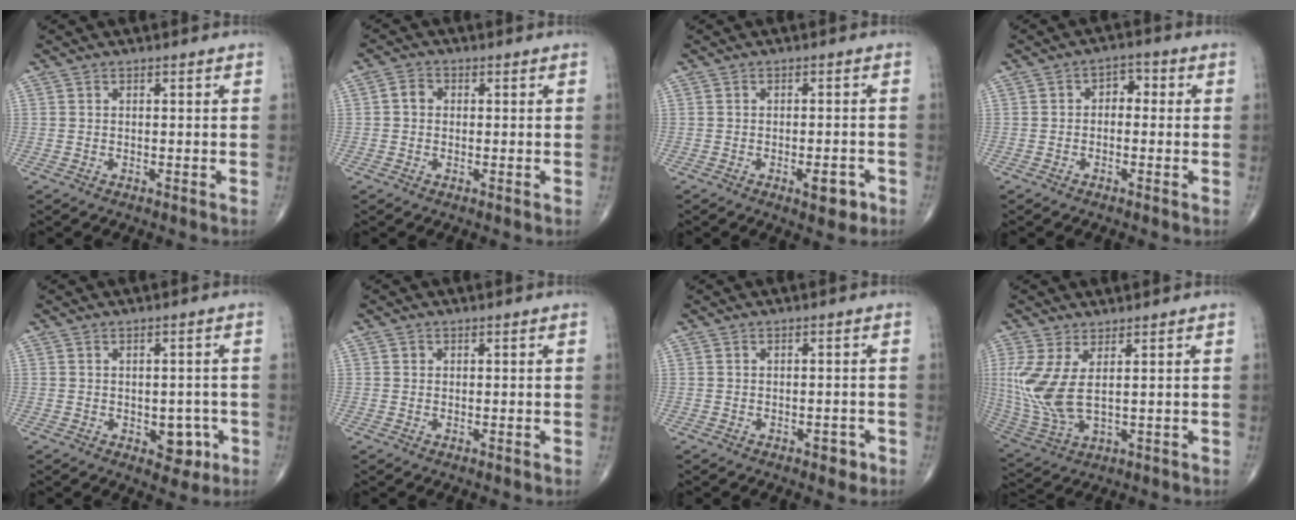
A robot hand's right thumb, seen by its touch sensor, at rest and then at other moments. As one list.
[{"total": 2.5, "force": [0.1, 2.1, 1.4], "torque": [-0.015, 0.010, -0.003]}, {"total": 4.3, "force": [-2.1, 1.6, 3.4], "torque": [-0.033, 0.005, -0.025]}, {"total": 3.4, "force": [0.0, 2.4, 2.4], "torque": [-0.011, 0.017, -0.014]}, {"total": 4.9, "force": [-1.5, 3.2, 3.4], "torque": [-0.009, 0.004, -0.013]}, {"total": 0.7, "force": [0.2, 0.6, 0.1], "torque": [0.003, 0.001, 0.003]}, {"total": 2.0, "force": [-1.1, 1.1, 1.2], "torque": [-0.005, 0.004, -0.014]}, {"total": 10.4, "force": [2.0, 4.1, 9.3], "torque": [-0.230, -0.017, 0.055]}]